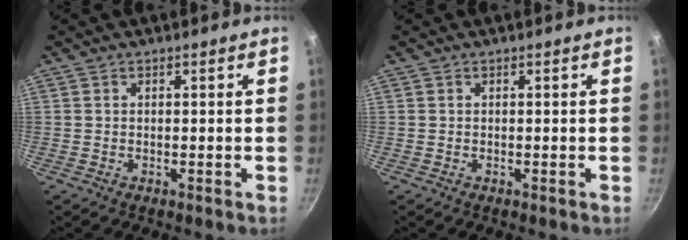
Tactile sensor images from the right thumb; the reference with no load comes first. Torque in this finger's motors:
{"motor_torque": [-0.03, 0.02, 0.18, 0.03, 0.00]}